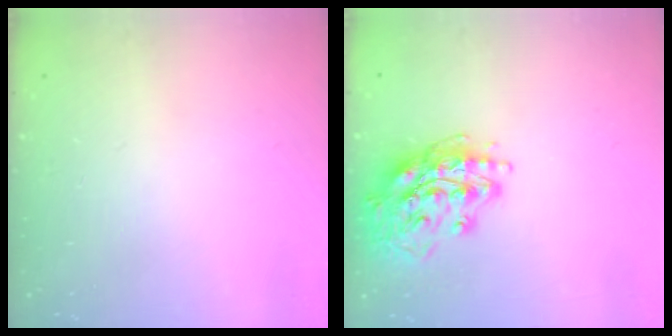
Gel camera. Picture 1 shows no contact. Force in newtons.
{"total": 15.6, "press": 15.6, "slide": 1.3}